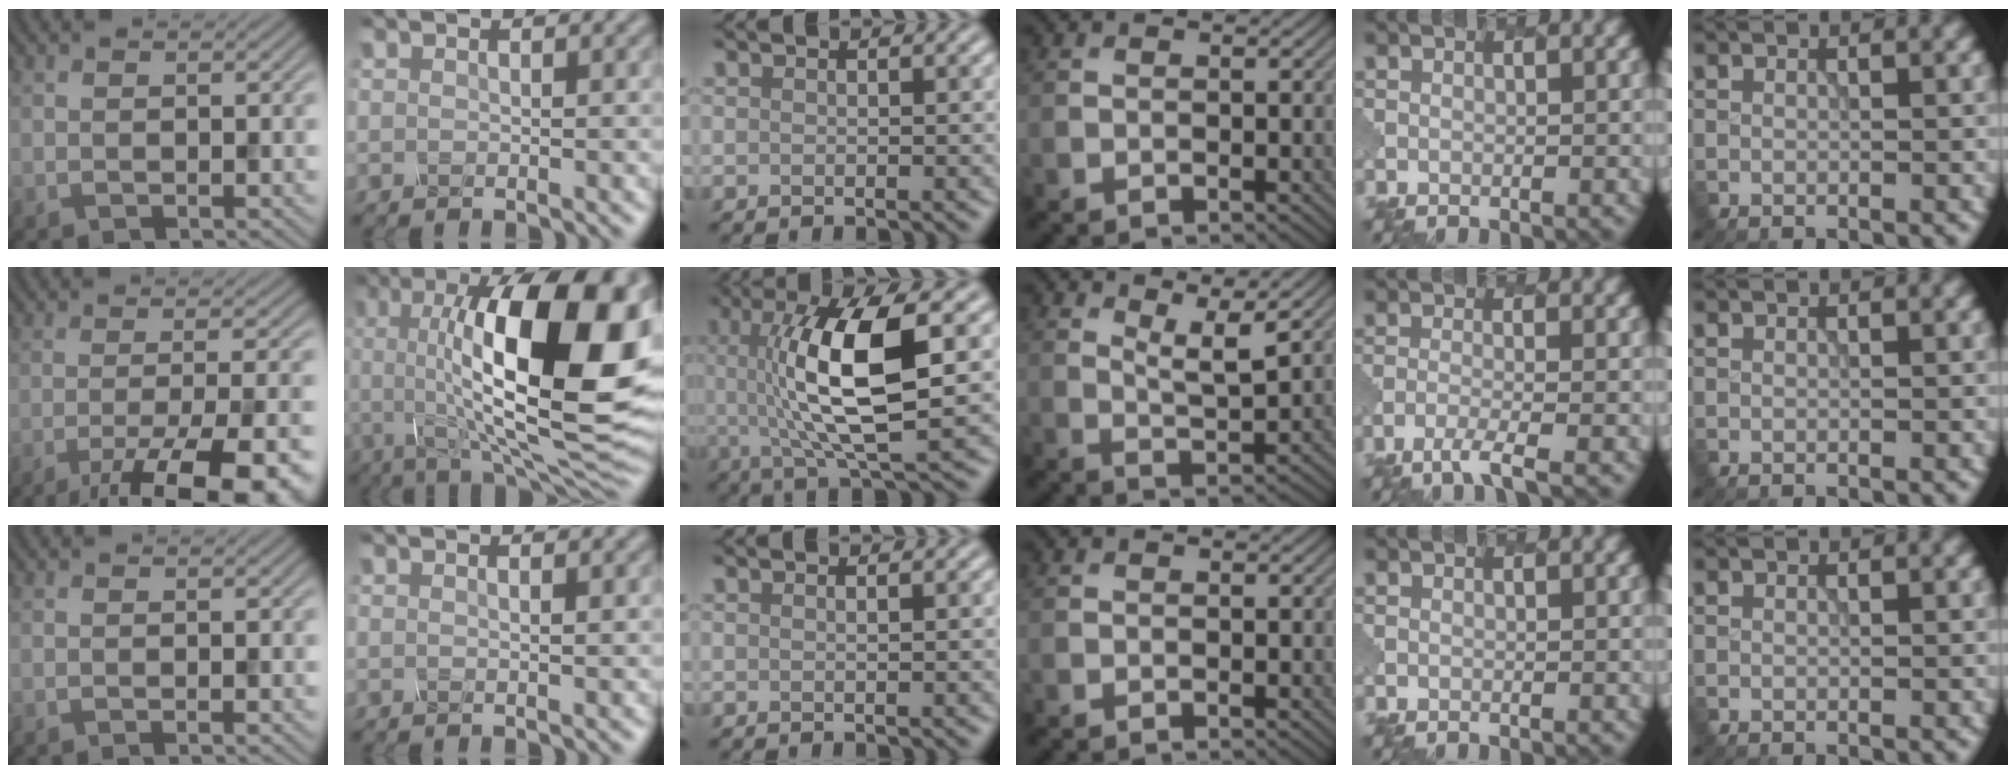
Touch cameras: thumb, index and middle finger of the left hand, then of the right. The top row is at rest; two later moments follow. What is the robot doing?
{"motion": "screw", "object": "spray bottle"}